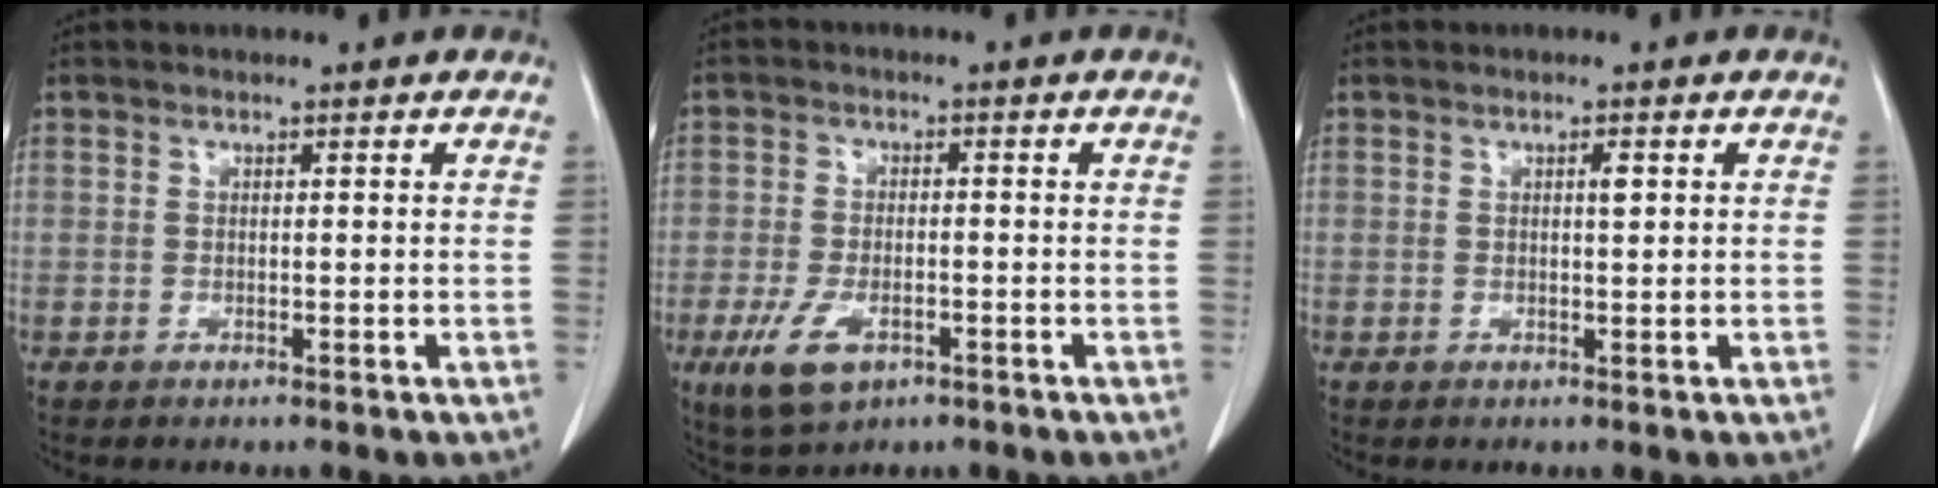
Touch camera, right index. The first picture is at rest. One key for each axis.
{"total": 6.9, "fx": -3.4, "fy": 3.6, "fz": 4.8, "tx": -0.101, "ty": -0.009, "tz": -0.052}
{"total": 1.1, "fx": 0.3, "fy": 0.2, "fz": 1.0, "tx": -0.018, "ty": 0.001, "tz": 0.004}